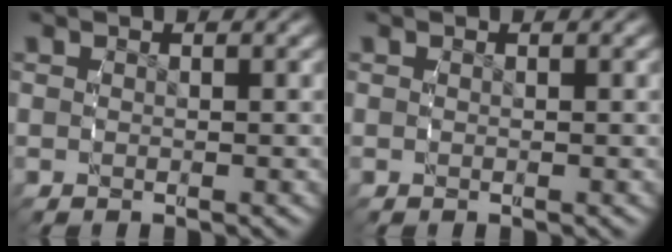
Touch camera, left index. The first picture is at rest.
{"total": 0.0}